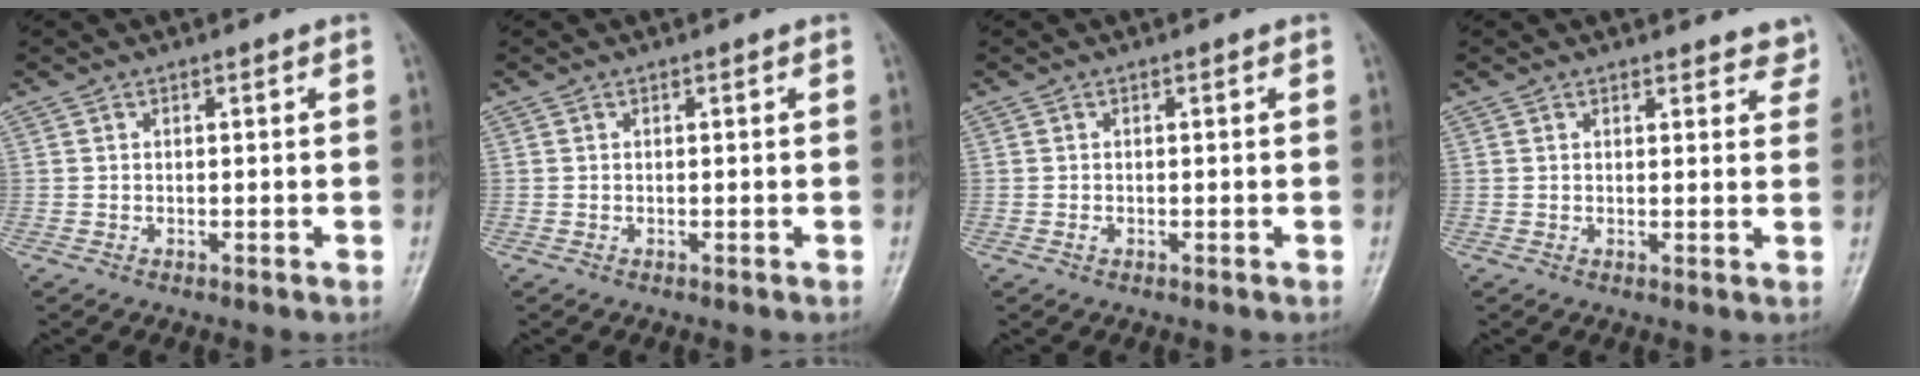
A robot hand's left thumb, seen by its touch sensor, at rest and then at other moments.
{"total": 0.0}
{"total": 0.5, "force": [-0.3, 0.3, 0.2], "torque": [-0.006, 0.006, -0.003]}
{"total": 3.6, "force": [3.3, 1.4, 0.8], "torque": [0.021, -0.016, 0.026]}